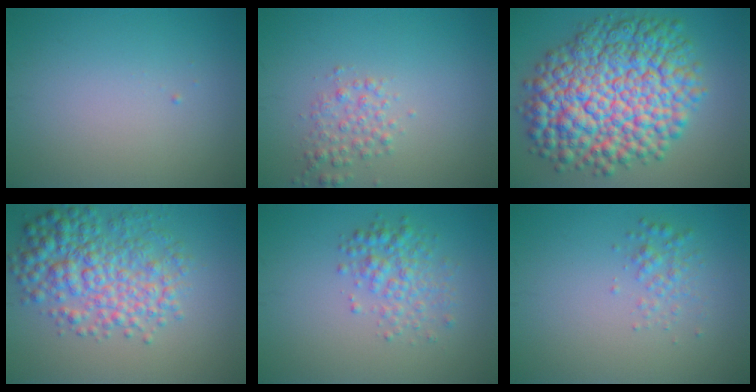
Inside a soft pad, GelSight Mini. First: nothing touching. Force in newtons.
{"total": 2.0, "press": 2.0, "slide": 0.1}
{"total": 14.3, "press": 14.3, "slide": 0.3}
{"total": 6.7, "press": 6.7, "slide": 0.1}
{"total": 3.0, "press": 3.0, "slide": 0.1}
{"total": 1.7, "press": 1.7, "slide": 0.1}